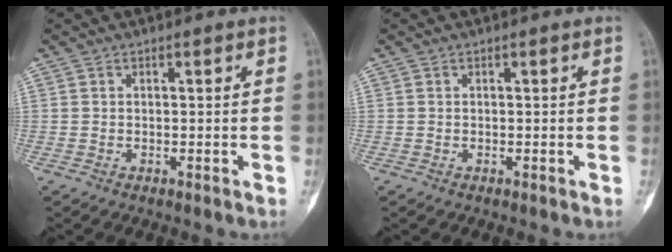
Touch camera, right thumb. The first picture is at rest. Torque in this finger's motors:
{"motor_torque": [0.01, 0.00, 0.01, 0.00, 0.01]}